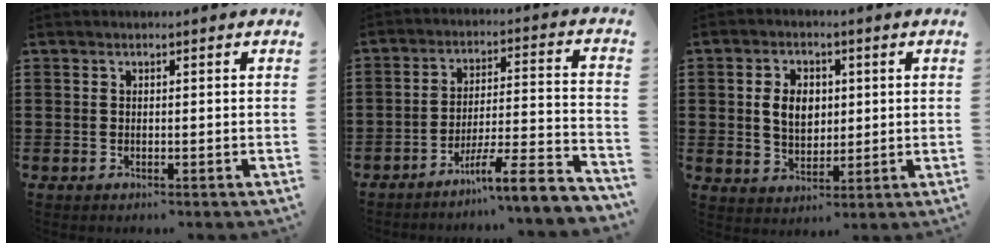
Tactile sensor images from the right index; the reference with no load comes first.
{"total": 7.6, "force": [-6.0, 0.4, 4.7], "torque": [-0.074, -0.005, -0.115]}
{"total": 5.5, "force": [0.8, 3.9, 3.8], "torque": [-0.083, 0.009, 0.006]}